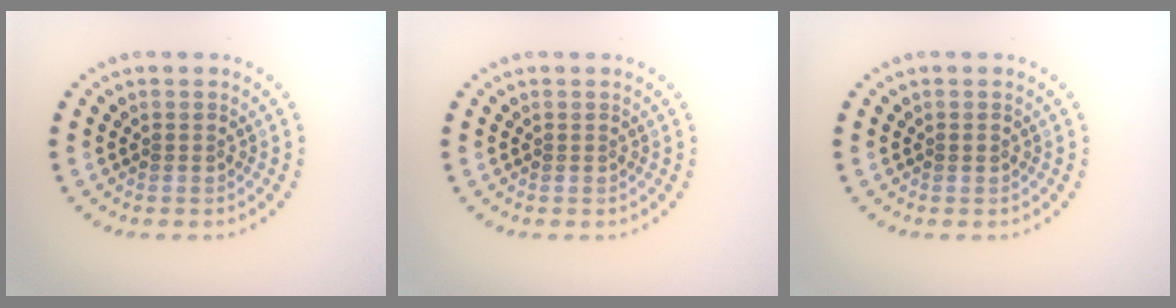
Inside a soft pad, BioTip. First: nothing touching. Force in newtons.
{"total": 0.0}
{"total": 0.6, "press": 0.6, "slide": 0.1}